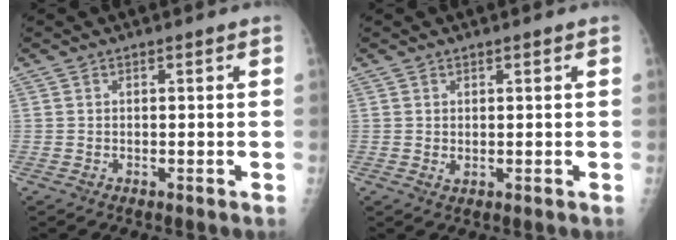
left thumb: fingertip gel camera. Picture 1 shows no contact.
{"total": 1.2, "force": [0.5, 0.6, 0.9], "torque": [-0.015, -0.005, 0.012]}